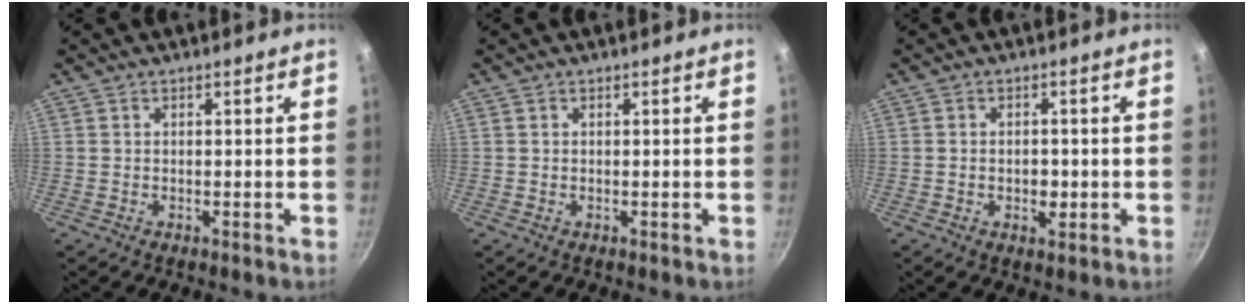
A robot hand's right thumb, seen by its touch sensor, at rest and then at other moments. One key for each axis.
{"total": 0.0}
{"total": 3.1, "fx": -0.7, "fy": 2.0, "fz": 2.2, "tx": -0.028, "ty": 0.001, "tz": -0.011}